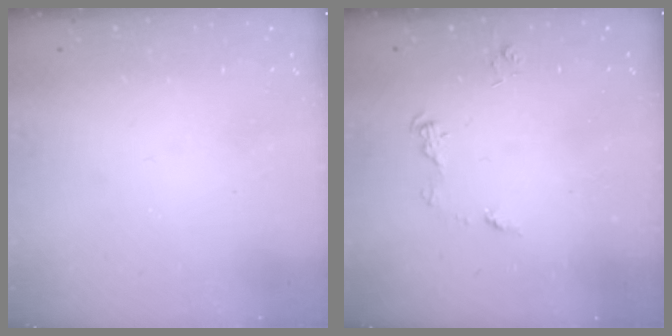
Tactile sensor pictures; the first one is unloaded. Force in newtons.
{"total": 5.7, "press": 5.7, "slide": 0.6}